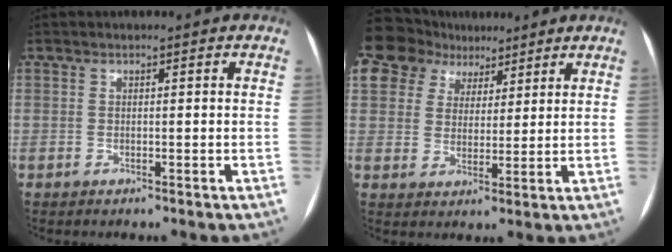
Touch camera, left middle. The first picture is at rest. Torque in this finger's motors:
{"motor_torque": [2.14, 0.00, 1.06, 0.21]}